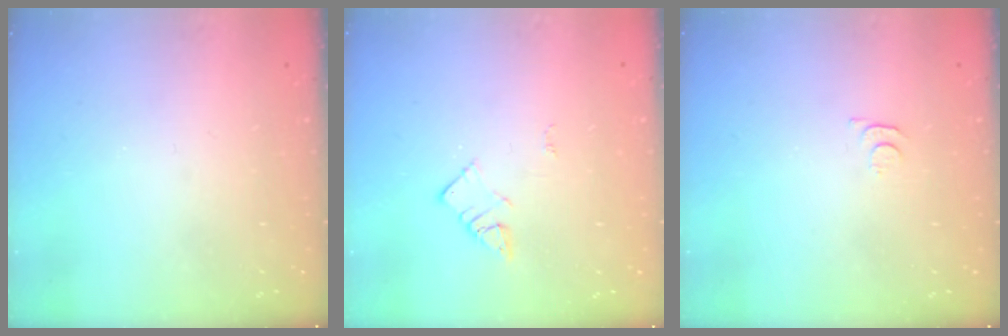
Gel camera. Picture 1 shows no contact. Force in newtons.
{"total": 3.3, "press": 3.3, "slide": 0.2}
{"total": 3.4, "press": 3.4, "slide": 0.5}